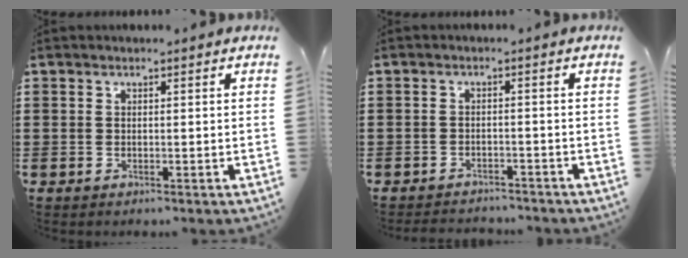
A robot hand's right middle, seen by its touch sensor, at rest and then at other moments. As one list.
[{"total": 2.1, "force": [-2.1, 0.2, -0.1], "torque": [-0.007, -0.001, -0.045]}]